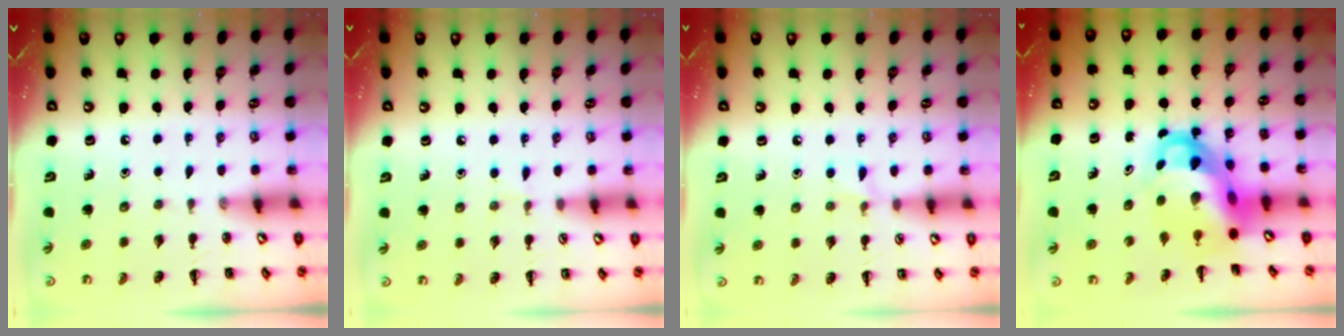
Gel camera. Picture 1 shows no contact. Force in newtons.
{"total": 3.8, "press": 3.5, "slide": 1.5}
{"total": 4.6, "press": 4.2, "slide": 1.8}
{"total": 8.1, "press": 7.7, "slide": 2.3}